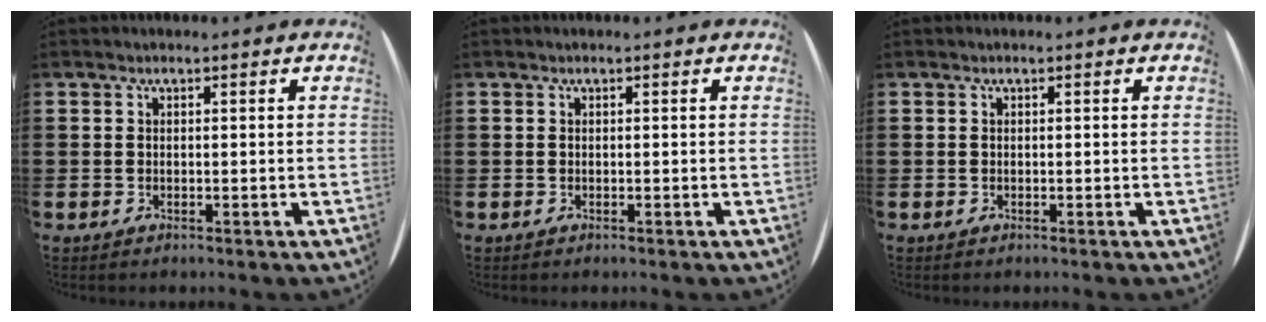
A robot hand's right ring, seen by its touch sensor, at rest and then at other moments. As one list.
[{"total": 0.0}, {"total": 0.0}]